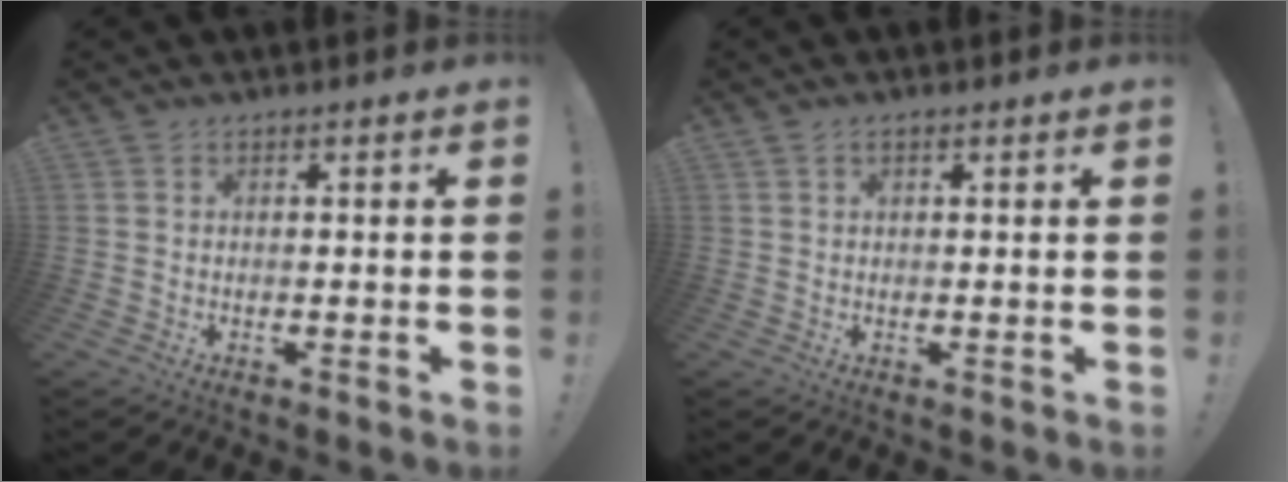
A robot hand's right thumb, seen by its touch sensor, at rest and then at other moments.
{"total": 1.0, "force": [0.6, 0.6, 0.6], "torque": [-0.019, 0.004, 0.012]}